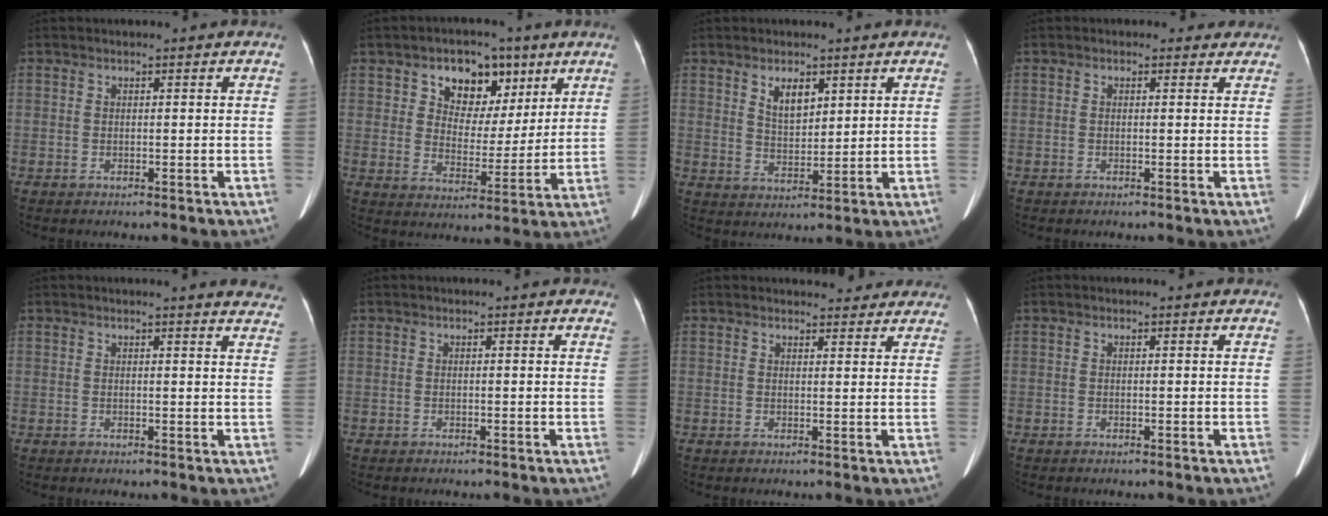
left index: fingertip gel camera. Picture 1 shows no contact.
{"total": 9.5, "force": [5.0, 6.2, 5.1], "torque": [-0.075, 0.022, 0.082]}
{"total": 4.5, "force": [2.5, 2.1, 3.1], "torque": [-0.057, 0.004, 0.049]}
{"total": 1.4, "force": [1.0, 1.0, 0.3], "torque": [0.003, 0.005, 0.002]}
{"total": 8.8, "force": [8.5, 0.8, 2.2], "torque": [-0.001, -0.035, 0.060]}
{"total": 0.5, "force": [0.5, 0.2, 0.1], "torque": [-0.005, -0.001, -0.004]}
{"total": 7.7, "force": [7.1, 2.1, 2.1], "torque": [-0.008, 0.003, 0.072]}
{"total": 0.0}